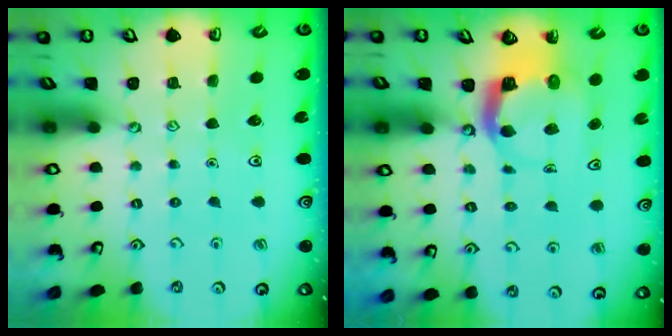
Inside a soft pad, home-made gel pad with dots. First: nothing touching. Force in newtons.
{"total": 5.7, "press": 5.6, "slide": 0.5}